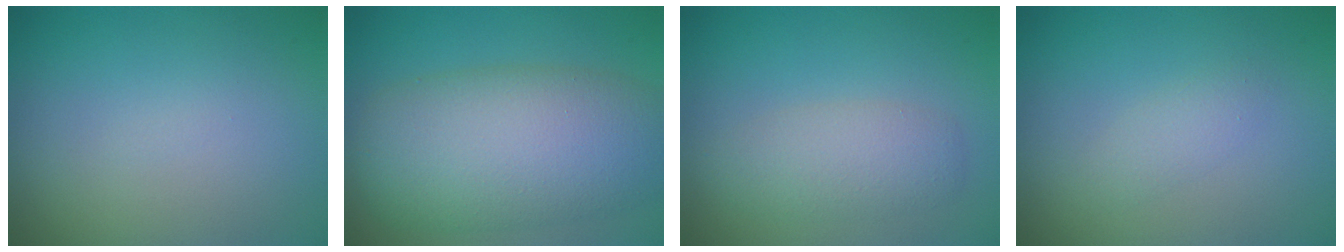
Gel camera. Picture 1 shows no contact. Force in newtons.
{"total": 10.0, "press": 9.9, "slide": 0.4}
{"total": 3.0, "press": 3.0, "slide": 0.2}
{"total": 1.3, "press": 1.2, "slide": 0.1}